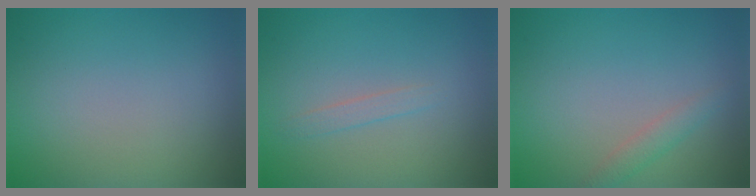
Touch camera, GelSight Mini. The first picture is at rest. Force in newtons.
{"total": 0.9, "press": 0.8, "slide": 0.1}
{"total": 1.5, "press": 1.5, "slide": 0.1}